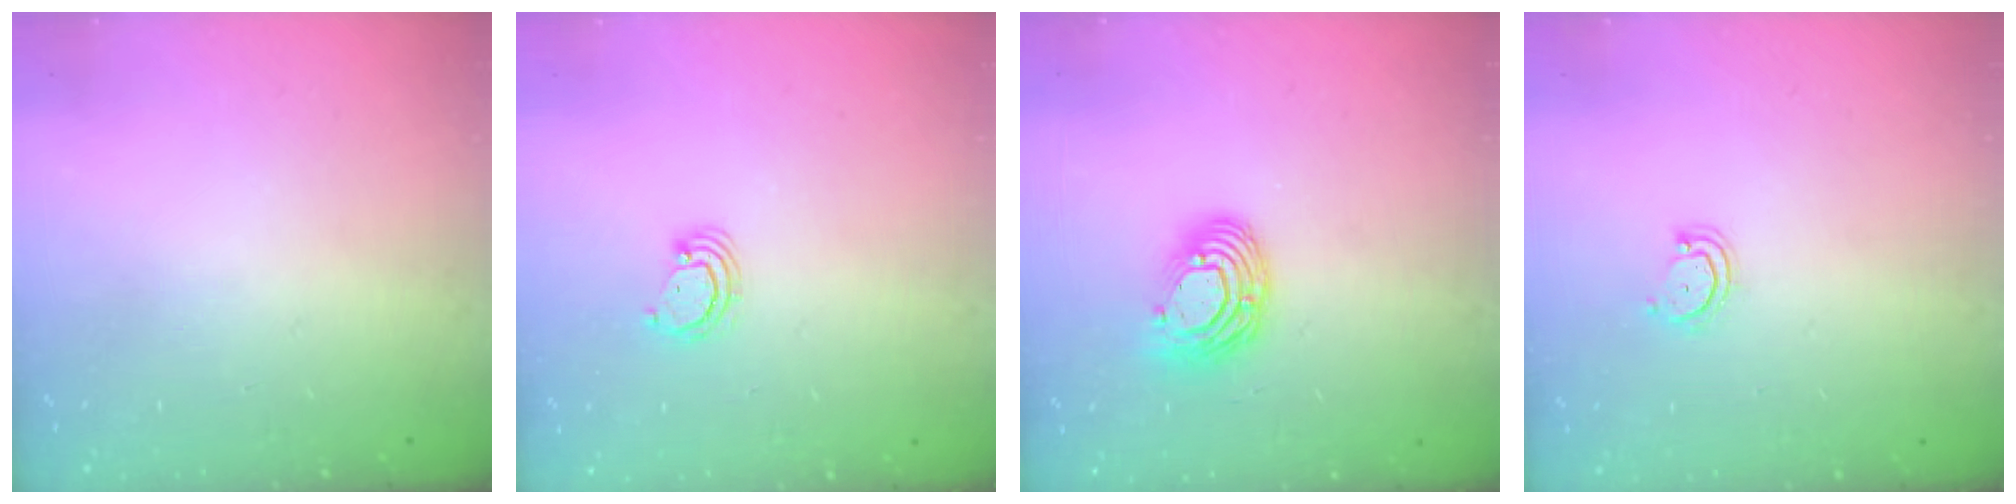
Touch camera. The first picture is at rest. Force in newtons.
{"total": 3.2, "press": 3.1, "slide": 0.3}
{"total": 11.0, "press": 10.9, "slide": 1.1}
{"total": 3.1, "press": 3.1, "slide": 0.2}